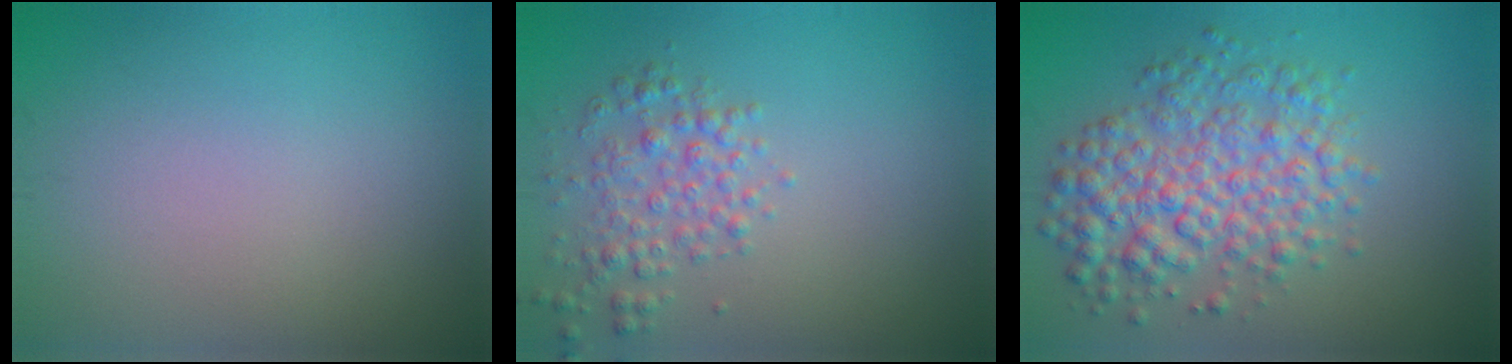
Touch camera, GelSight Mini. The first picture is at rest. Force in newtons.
{"total": 2.7, "press": 2.7, "slide": 0.1}
{"total": 6.2, "press": 6.2, "slide": 0.0}